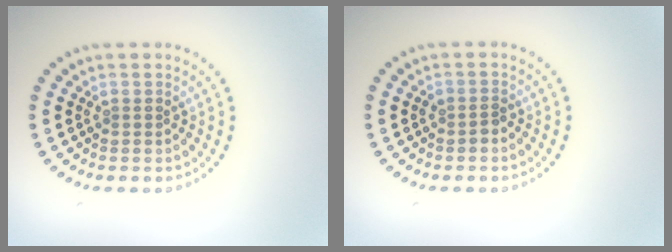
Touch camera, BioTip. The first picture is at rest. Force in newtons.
{"total": 0.9, "press": 0.8, "slide": 0.3}